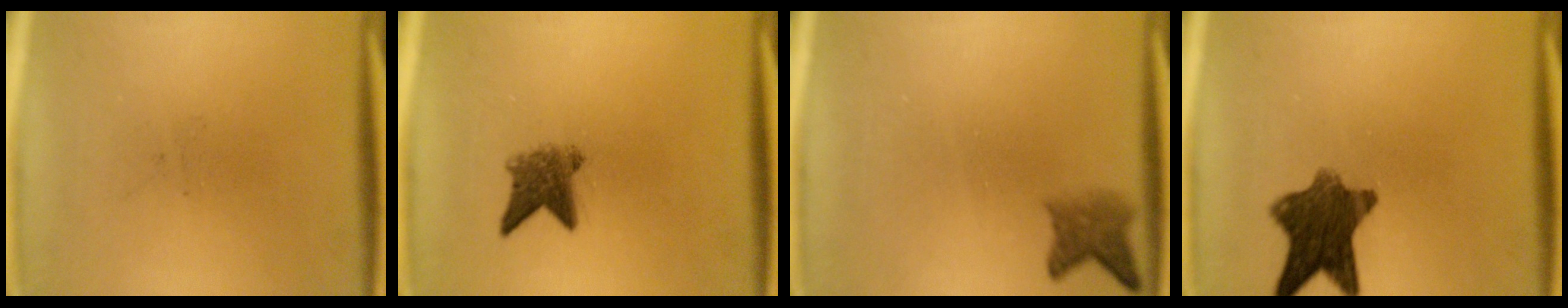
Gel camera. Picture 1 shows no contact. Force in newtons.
{"total": 4.0}
{"total": 2.9}
{"total": 9.5}